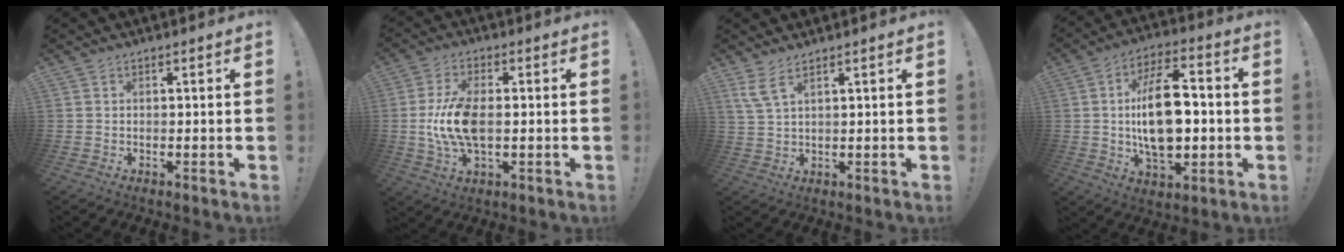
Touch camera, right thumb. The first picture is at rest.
{"total": 11.6, "force": [-0.6, 5.8, 10.1], "torque": [-0.190, -0.001, -0.007]}
{"total": 4.4, "force": [2.8, 0.7, 3.3], "torque": [-0.071, -0.008, 0.052]}
{"total": 18.3, "force": [-0.7, 10.0, 15.3], "torque": [-0.261, 0.006, -0.015]}